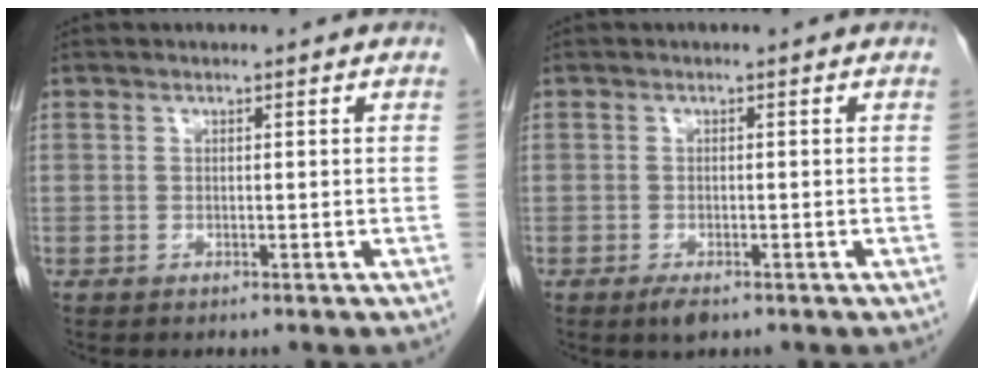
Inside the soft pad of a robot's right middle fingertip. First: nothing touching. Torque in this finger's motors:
{"motor_torque": [0.38, -0.09, 0.00, 0.00]}